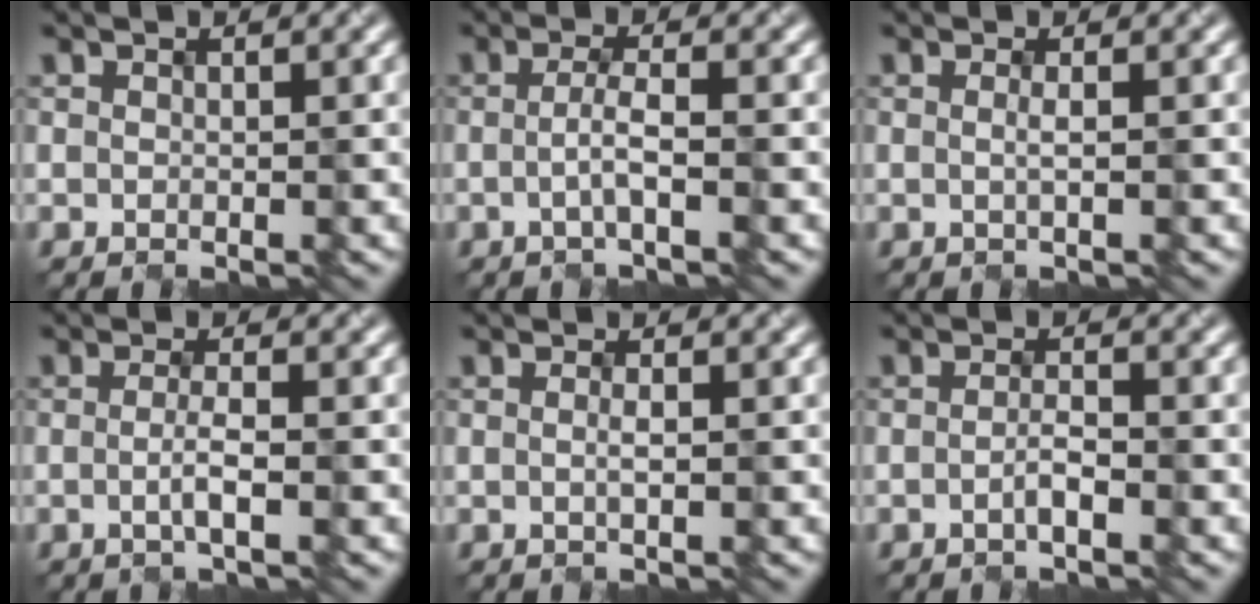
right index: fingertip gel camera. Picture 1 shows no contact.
{"total": 2.1, "force": [-0.7, 0.3, 1.9], "torque": [-0.038, -0.001, -0.012]}
{"total": 0.9, "force": [-0.1, 0.2, 0.8], "torque": [-0.017, 0.001, -0.008]}
{"total": 1.8, "force": [-0.7, 0.3, 1.7], "torque": [-0.030, -0.002, -0.011]}
{"total": 0.8, "force": [-0.2, 0.2, 0.8], "torque": [-0.015, 0.003, -0.005]}
{"total": 1.4, "force": [-0.8, 0.2, 1.2], "torque": [-0.024, -0.001, -0.014]}